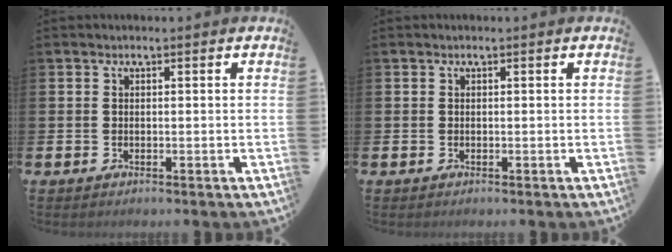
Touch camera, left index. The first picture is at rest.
{"total": 0.0}